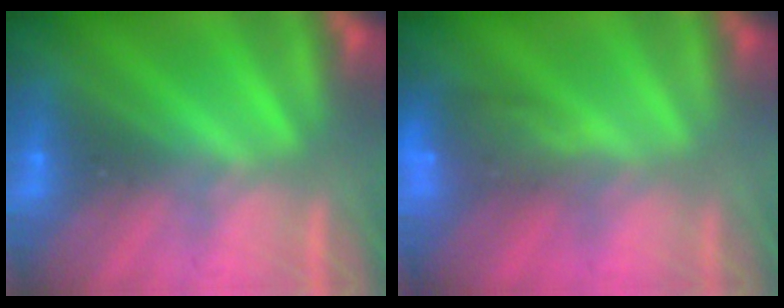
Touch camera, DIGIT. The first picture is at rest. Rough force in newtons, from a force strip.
{"total": 5.8}